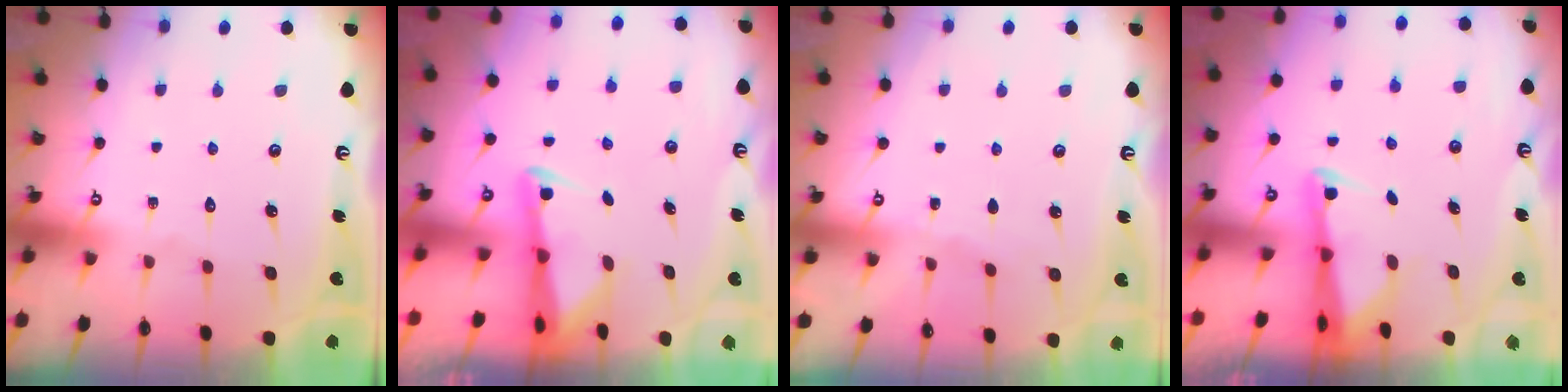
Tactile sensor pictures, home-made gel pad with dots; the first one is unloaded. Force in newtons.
{"total": 2.4, "press": 2.3, "slide": 0.4}
{"total": 2.8, "press": 2.8, "slide": 0.4}
{"total": 2.5, "press": 2.4, "slide": 0.5}